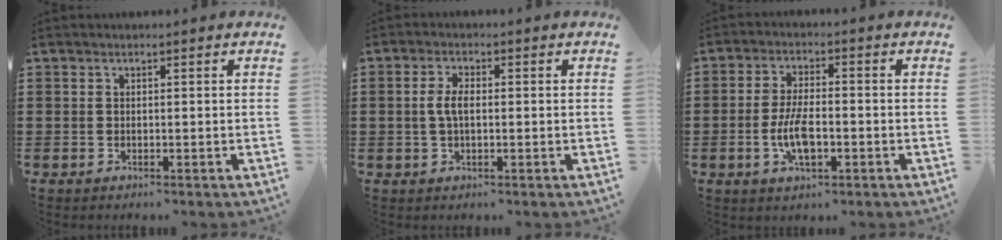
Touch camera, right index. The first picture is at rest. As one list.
[{"total": 3.5, "force": [0.0, 1.6, 3.2], "torque": [-0.076, 0.000, -0.007]}, {"total": 6.8, "force": [-1.7, 2.8, 6.0], "torque": [-0.136, -0.004, -0.038]}]